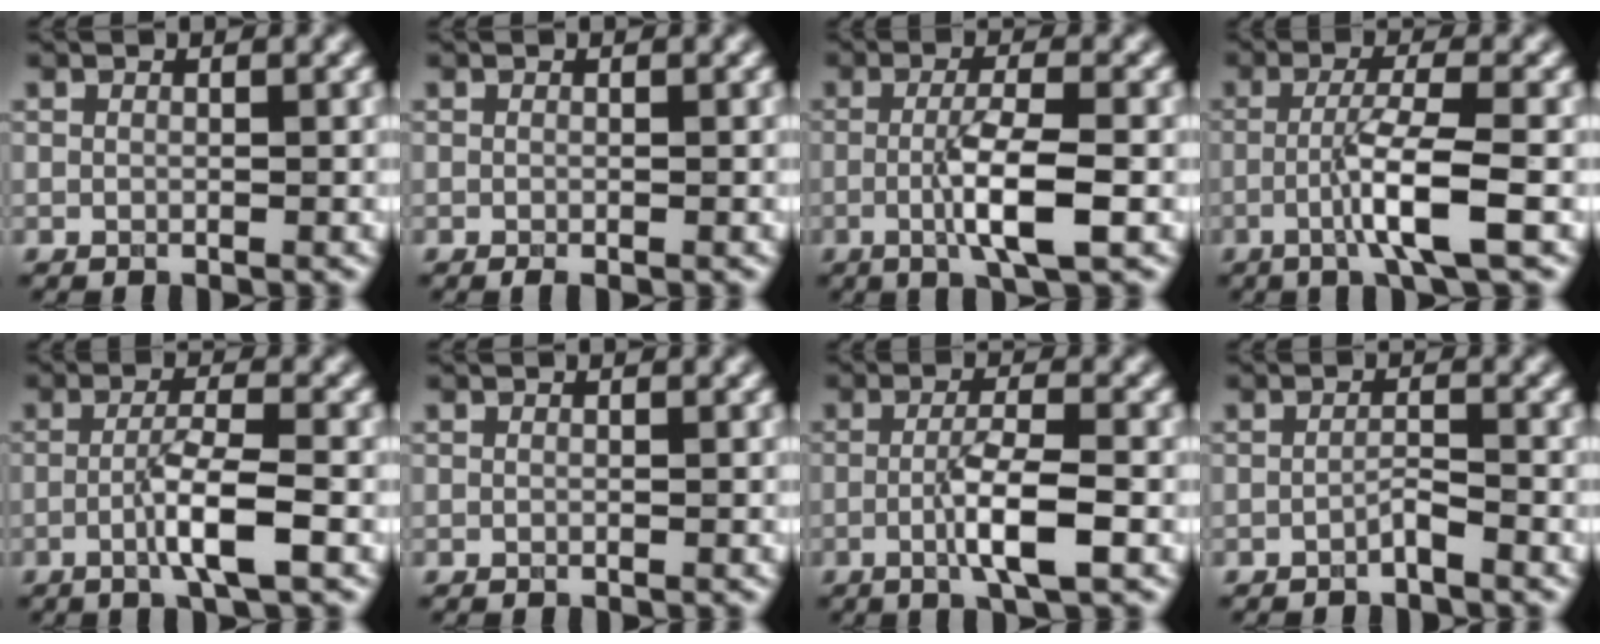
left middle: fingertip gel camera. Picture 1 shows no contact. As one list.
[{"total": 0.5, "force": [-0.3, 0.1, 0.4], "torque": [-0.009, -0.002, -0.004]}, {"total": 4.9, "force": [-0.9, 0.8, 4.7], "torque": [-0.084, 0.000, -0.021]}, {"total": 4.9, "force": [-1.5, 0.5, 4.7], "torque": [-0.080, 0.010, -0.037]}, {"total": 4.1, "force": [-1.2, 0.5, 3.9], "torque": [-0.070, 0.008, -0.031]}, {"total": 0.0}, {"total": 4.3, "force": [-1.1, 0.6, 4.2], "torque": [-0.074, 0.005, -0.025]}, {"total": 1.1, "force": [-0.8, 0.1, 0.8], "torque": [-0.015, 0.006, -0.016]}]